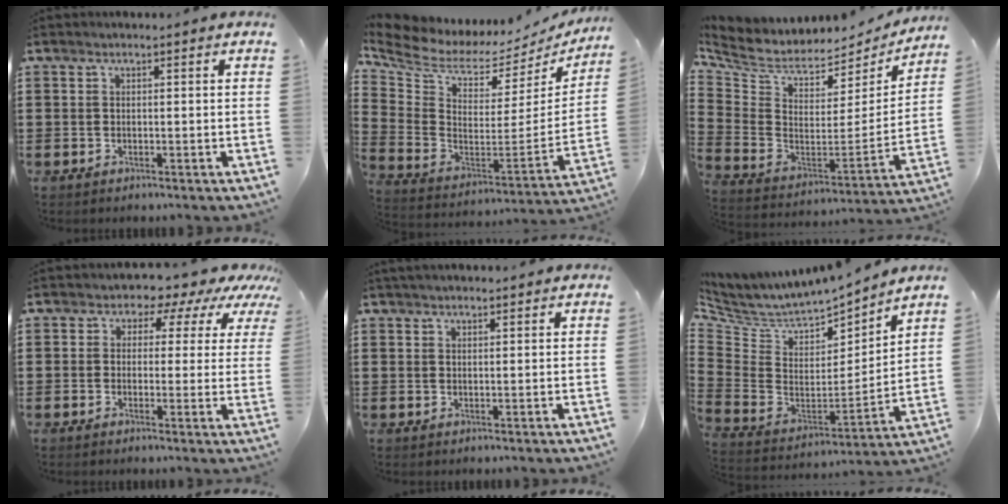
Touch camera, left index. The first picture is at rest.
{"total": 5.8, "force": [5.0, 2.2, 2.1], "torque": [-0.077, -0.057, 0.082]}
{"total": 5.2, "force": [3.9, 2.7, 2.2], "torque": [-0.071, -0.044, 0.066]}
{"total": 4.5, "force": [3.2, 2.9, 1.3], "torque": [-0.034, -0.019, 0.049]}
{"total": 1.8, "force": [1.7, 0.2, 0.5], "torque": [-0.013, 0.002, 0.034]}
{"total": 4.5, "force": [4.2, 1.4, 0.9], "torque": [-0.050, -0.050, 0.068]}